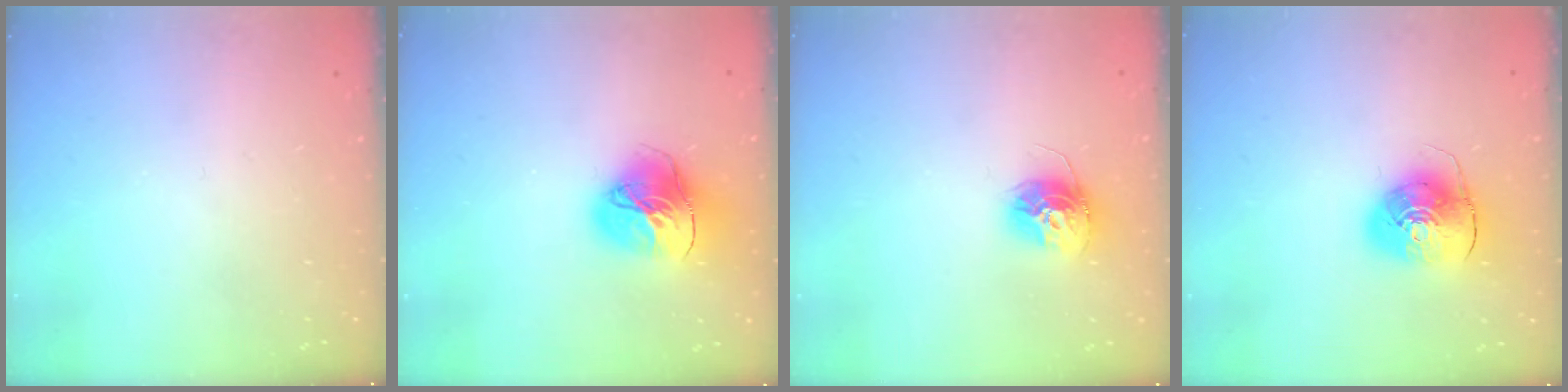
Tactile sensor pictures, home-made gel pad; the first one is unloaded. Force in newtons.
{"total": 16.2, "press": 16.1, "slide": 1.6}
{"total": 12.4, "press": 12.4, "slide": 1.0}
{"total": 9.9, "press": 9.8, "slide": 1.6}